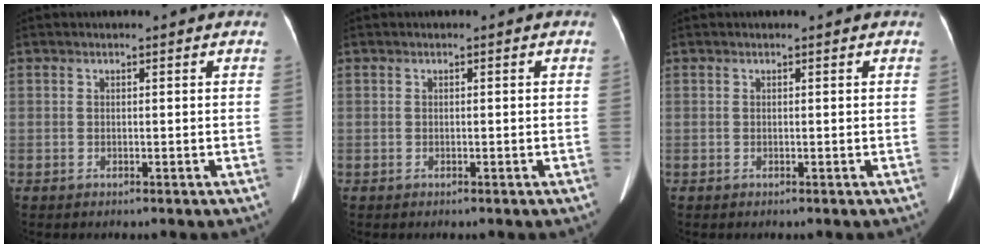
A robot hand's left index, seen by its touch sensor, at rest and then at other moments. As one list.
[{"total": 0.0}, {"total": 0.0}]